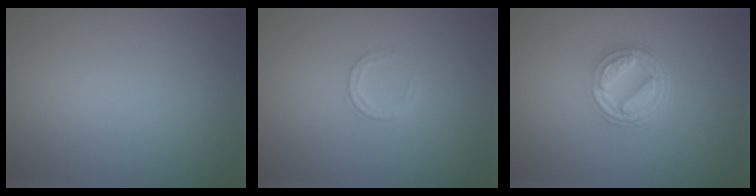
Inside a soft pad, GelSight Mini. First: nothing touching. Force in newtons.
{"total": 1.4, "press": 1.3, "slide": 0.2}
{"total": 4.9, "press": 3.7, "slide": 3.3}